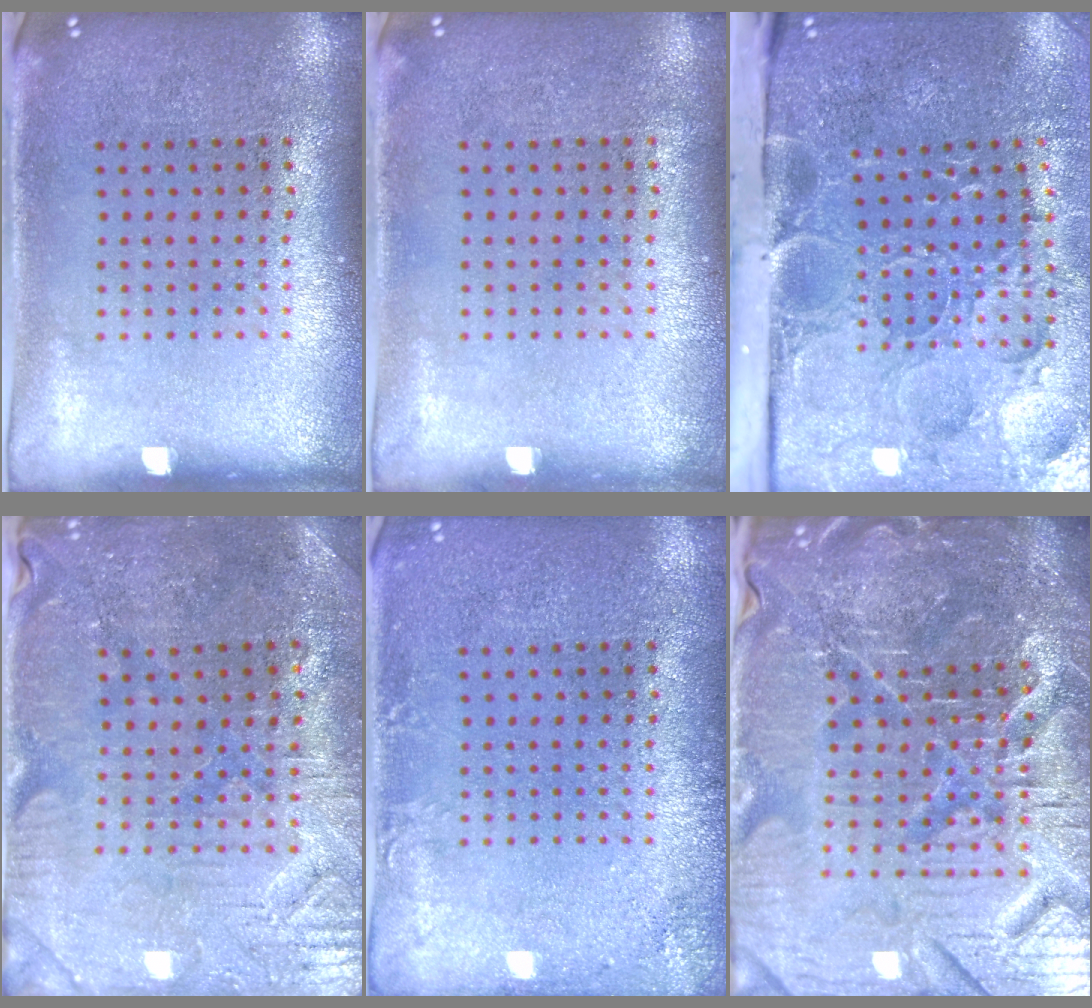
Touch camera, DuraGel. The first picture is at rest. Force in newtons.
{"total": 0.0}
{"total": 5.4, "press": 4.1, "slide": 3.5}
{"total": 1.2, "press": 1.1, "slide": 0.4}
{"total": 1.6, "press": 1.6, "slide": 0.1}
{"total": 7.1, "press": 6.3, "slide": 3.2}